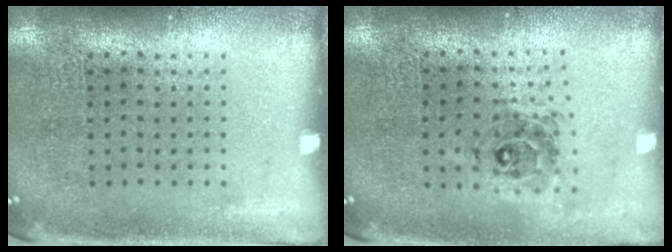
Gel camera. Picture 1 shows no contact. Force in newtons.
{"total": 0.7, "press": 0.7, "slide": 0.2}